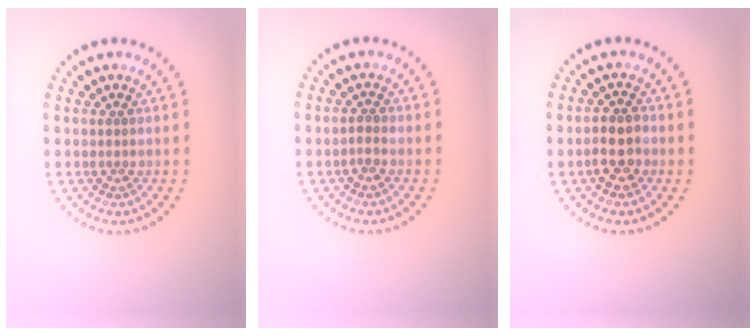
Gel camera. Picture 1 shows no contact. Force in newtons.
{"total": 0.5, "press": 0.4, "slide": 0.3}
{"total": 2.5, "press": 2.4, "slide": 0.8}